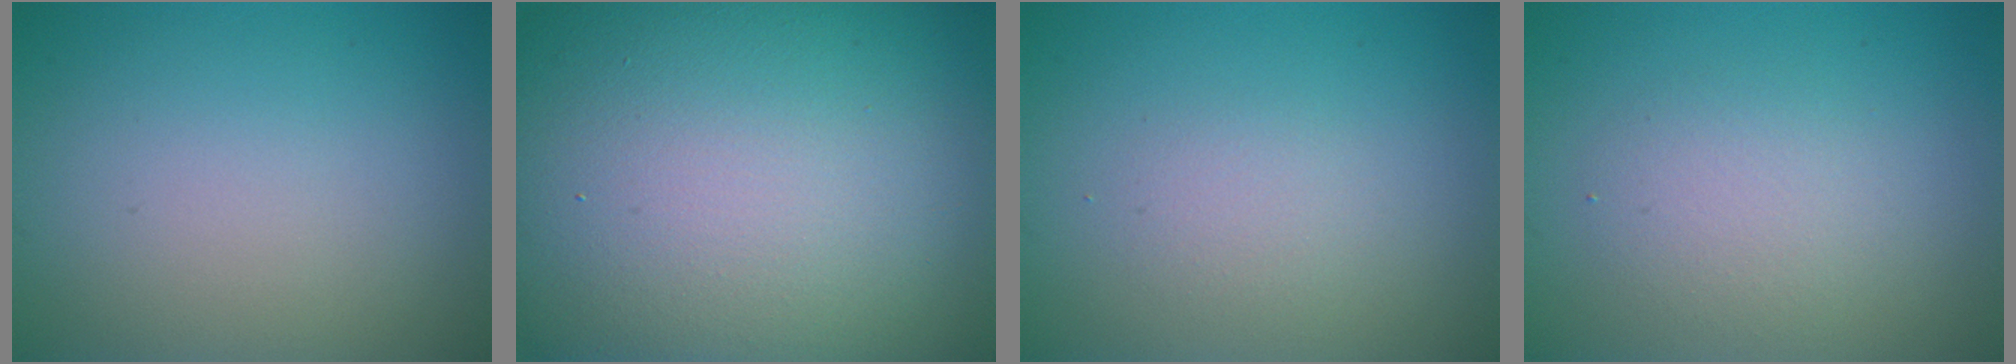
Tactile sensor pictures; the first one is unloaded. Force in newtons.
{"total": 24.8, "press": 24.8, "slide": 0.9}
{"total": 1.5, "press": 1.4, "slide": 0.1}
{"total": 2.5, "press": 2.5, "slide": 0.2}